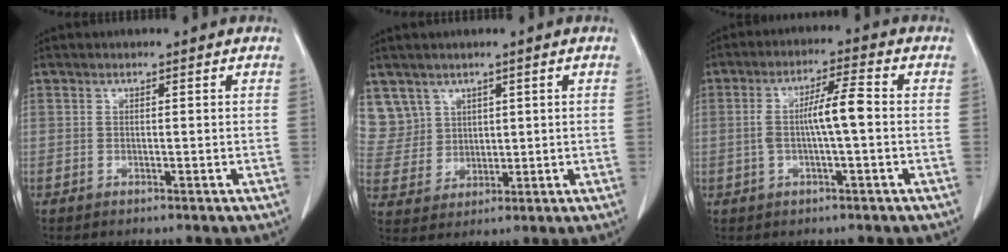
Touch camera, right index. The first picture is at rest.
{"total": 7.5, "force": [4.5, 6.0, -0.1], "torque": [0.000, 0.011, 0.104]}
{"total": 6.2, "force": [-0.3, 0.6, 6.2], "torque": [-0.117, 0.015, -0.005]}